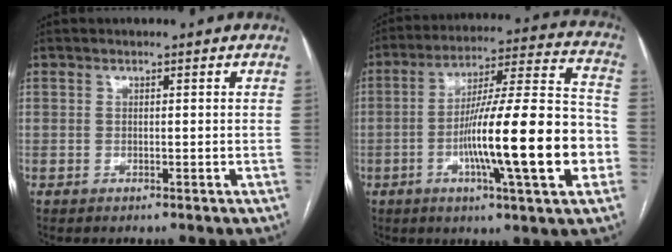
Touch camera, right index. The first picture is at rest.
{"total": 20.6, "force": [-5.3, 1.1, 19.9], "torque": [-0.299, 0.006, -0.083]}